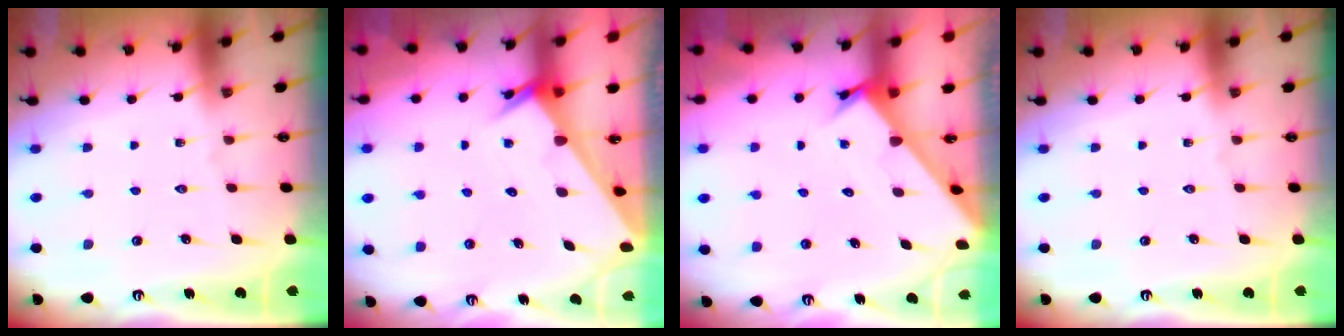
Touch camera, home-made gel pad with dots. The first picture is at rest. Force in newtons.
{"total": 2.1, "press": 2.1, "slide": 0.1}
{"total": 2.4, "press": 2.4, "slide": 0.1}
{"total": 0.0}